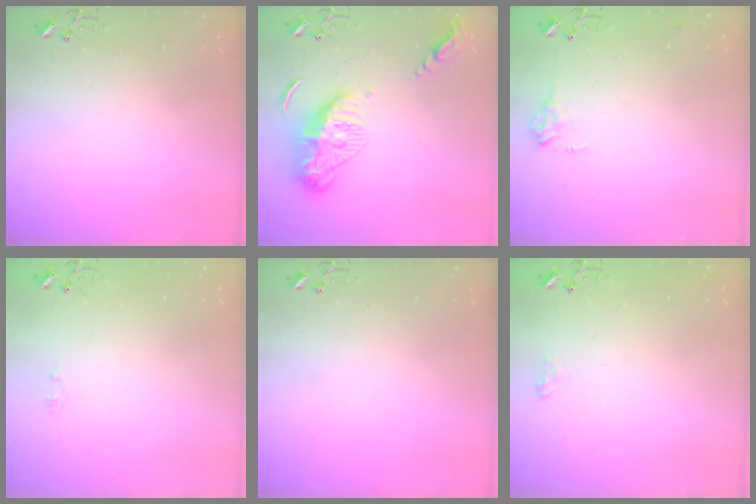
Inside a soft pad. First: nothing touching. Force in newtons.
{"total": 14.6, "press": 14.5, "slide": 1.2}
{"total": 8.1, "press": 8.1, "slide": 0.3}
{"total": 4.1, "press": 4.0, "slide": 0.7}
{"total": 0.0}
{"total": 6.5, "press": 6.5, "slide": 0.6}